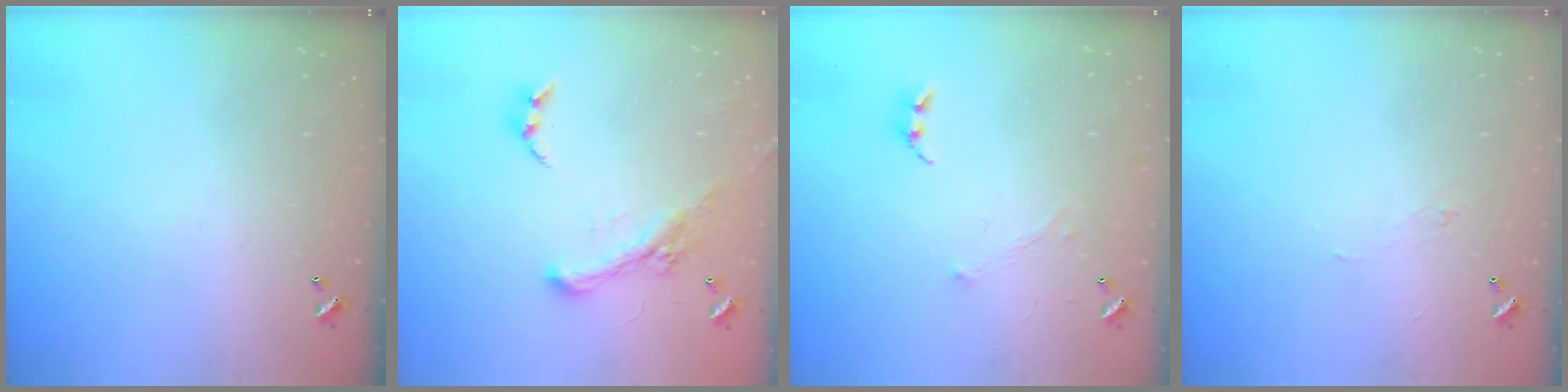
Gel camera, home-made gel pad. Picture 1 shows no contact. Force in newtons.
{"total": 3.4, "press": 3.1, "slide": 1.4}
{"total": 0.7, "press": 0.0, "slide": 0.7}
{"total": 2.0, "press": 1.9, "slide": 0.5}